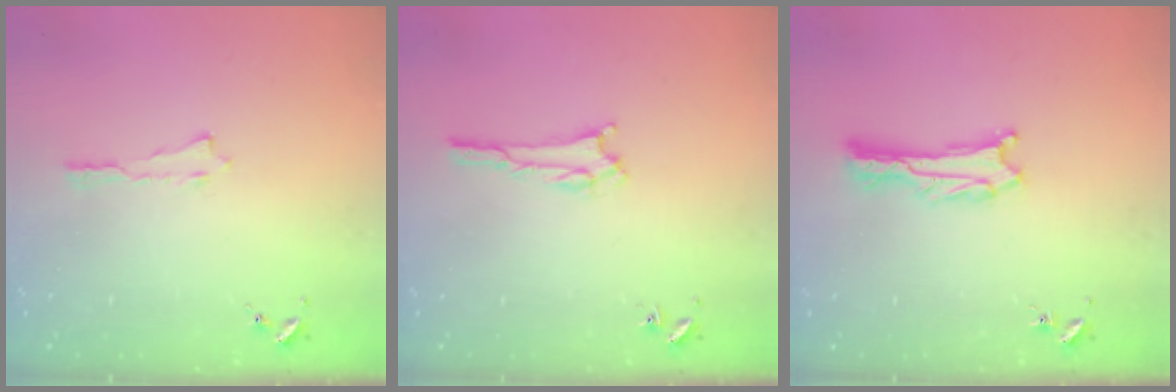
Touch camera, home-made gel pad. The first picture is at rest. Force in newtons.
{"total": 1.9, "press": 1.9, "slide": 0.2}
{"total": 1.4, "press": 1.4, "slide": 0.0}